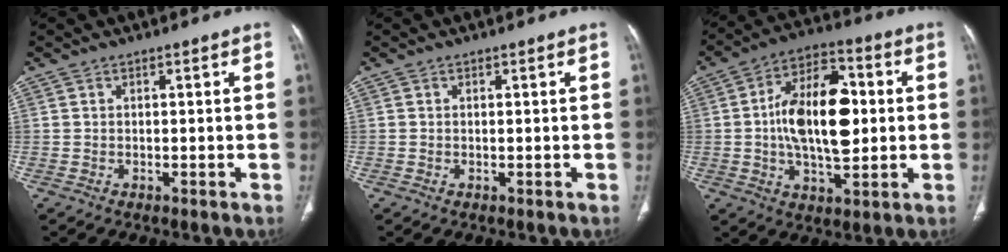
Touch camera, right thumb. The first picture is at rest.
{"total": 0.0}
{"total": 17.0, "force": [0.7, 8.6, 14.6], "torque": [-0.228, 0.013, 0.006]}